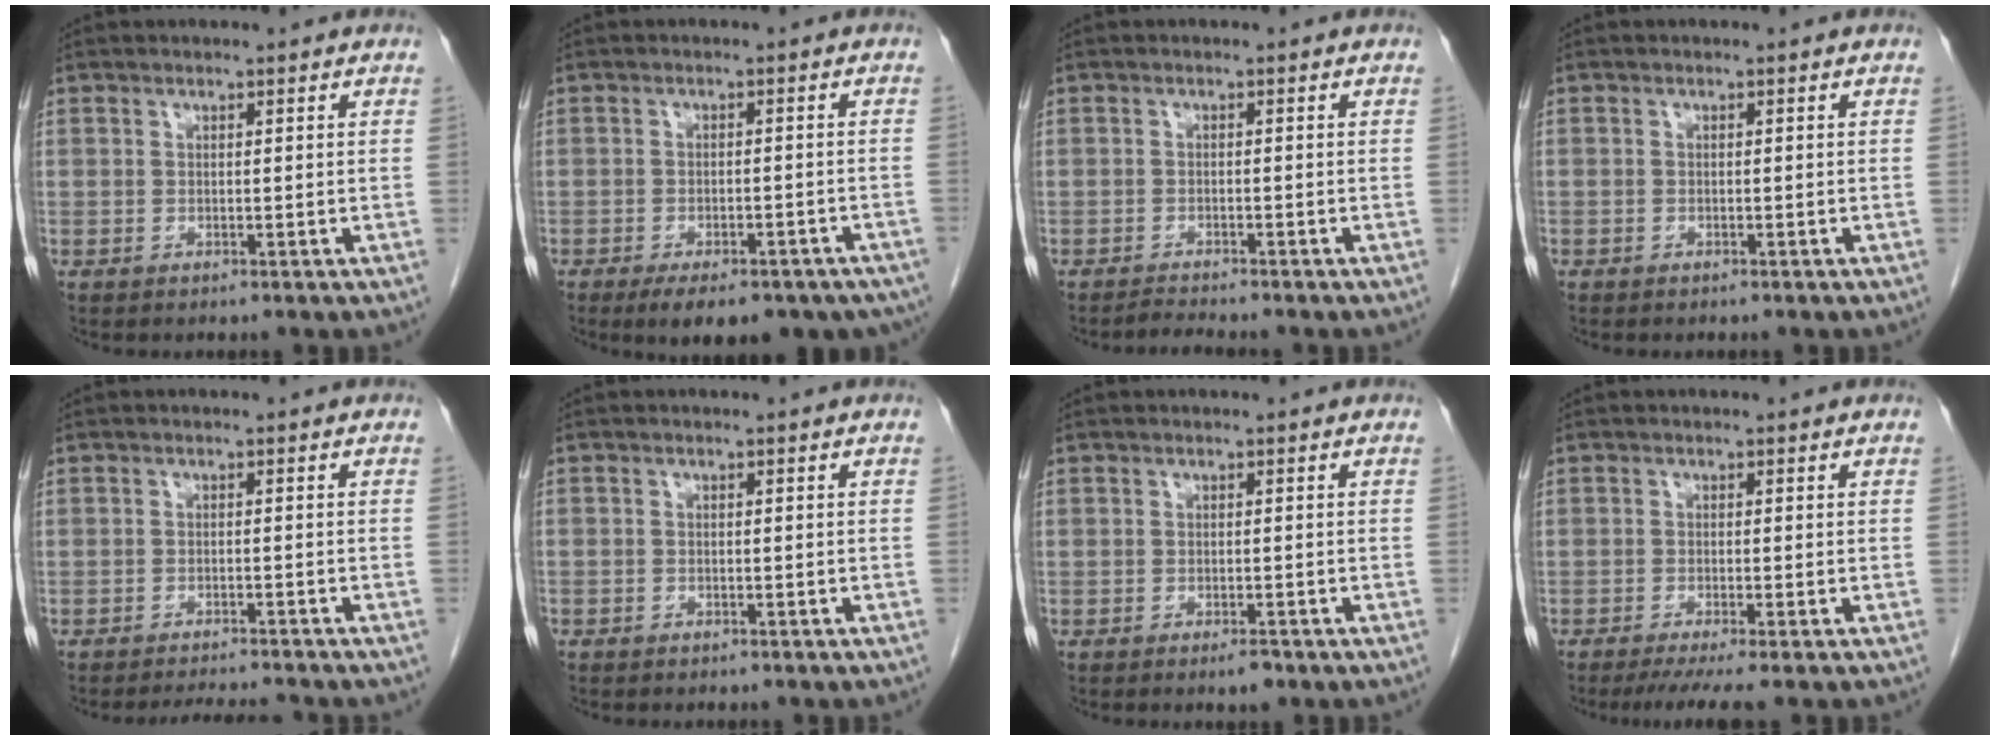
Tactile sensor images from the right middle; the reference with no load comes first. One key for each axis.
{"total": 15.1, "fx": -10.9, "fy": 6.3, "fz": 8.2, "tx": -0.096, "ty": -0.004, "tz": -0.130}
{"total": 1.9, "fx": -1.9, "fy": -0.4, "fz": 0.3, "tx": -0.011, "ty": -0.009, "tz": -0.033}
{"total": 0.5, "fx": -0.4, "fy": 0.3, "fz": 0.0, "tx": -0.006, "ty": 0.003, "tz": -0.009}
{"total": 4.6, "fx": -4.5, "fy": -0.1, "fz": 1.1, "tx": -0.015, "ty": -0.008, "tz": -0.067}
{"total": 0.9, "fx": -0.7, "fy": 0.5, "fz": 0.1, "tx": -0.007, "ty": 0.003, "tz": -0.013}
{"total": 1.6, "fx": -1.1, "fy": 0.4, "fz": 1.1, "tx": -0.018, "ty": -0.001, "tz": -0.015}
{"total": 4.6, "fx": -3.6, "fy": -0.4, "fz": 2.9, "tx": -0.036, "ty": -0.011, "tz": -0.058}